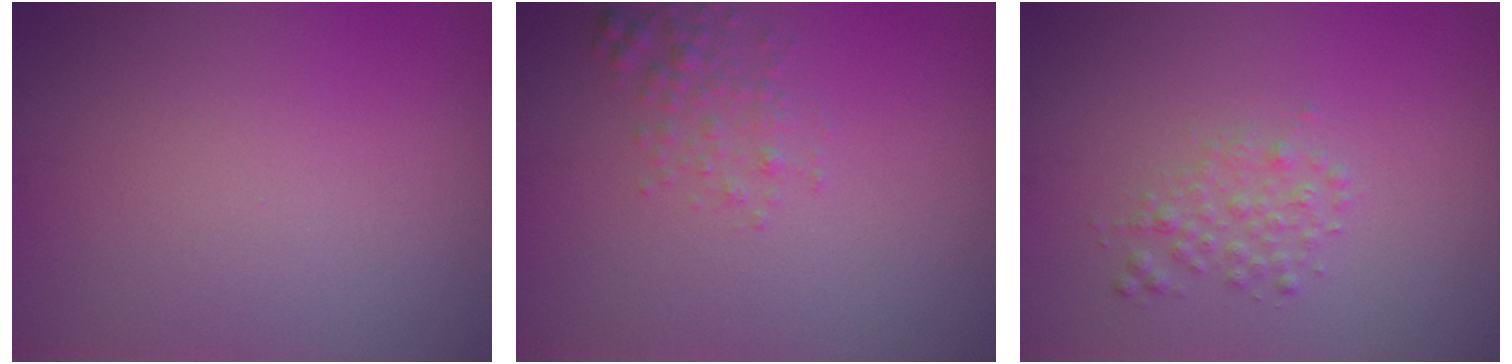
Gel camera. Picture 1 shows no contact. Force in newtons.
{"total": 1.6, "press": 1.6, "slide": 0.1}
{"total": 1.6, "press": 1.6, "slide": 0.1}